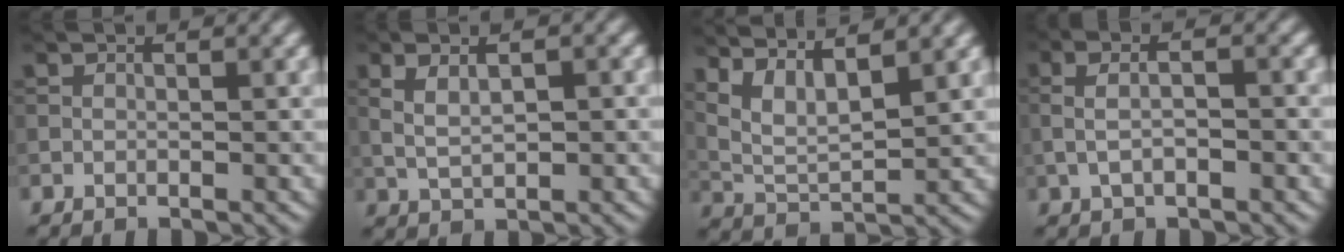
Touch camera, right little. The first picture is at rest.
{"total": 3.2, "force": [0.6, 1.1, 2.9], "torque": [-0.062, 0.001, 0.016]}
{"total": 5.6, "force": [3.6, 1.8, 4.0], "torque": [-0.082, 0.004, 0.069]}
{"total": 3.0, "force": [-0.3, 1.2, 2.7], "torque": [-0.061, 0.001, -0.006]}